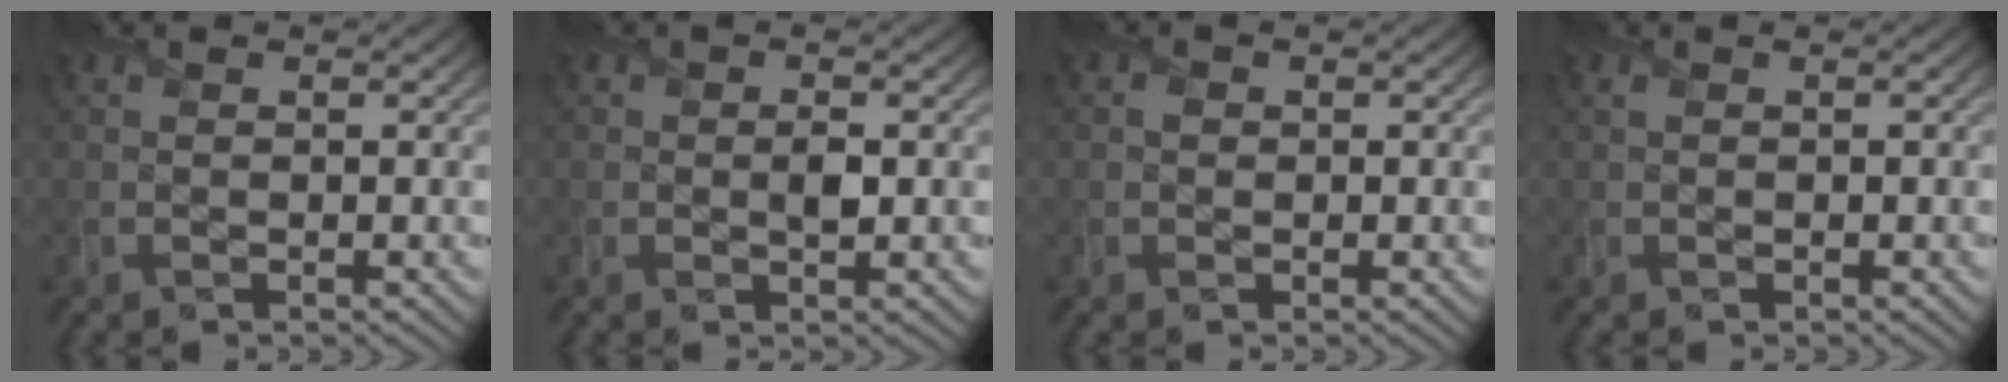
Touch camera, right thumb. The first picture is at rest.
{"total": 1.4, "force": [-0.1, 0.9, 1.1], "torque": [-0.015, -0.003, -0.001]}
{"total": 0.7, "force": [0.0, 0.7, 0.1], "torque": [-0.003, -0.001, -0.003]}
{"total": 0.0}